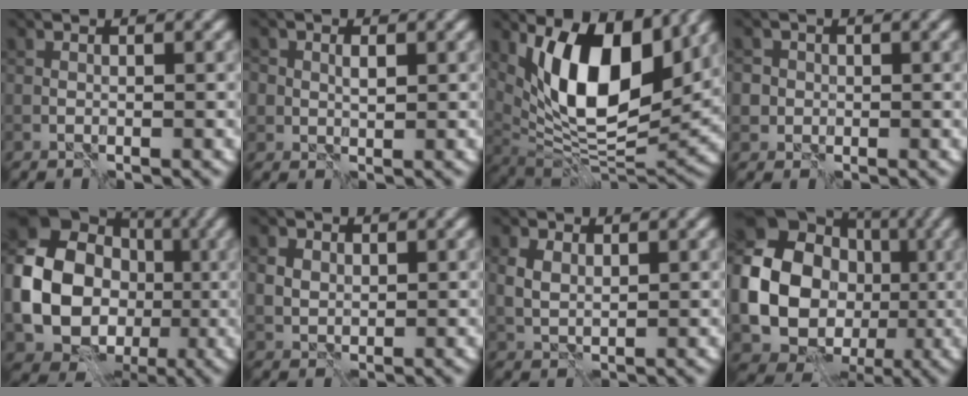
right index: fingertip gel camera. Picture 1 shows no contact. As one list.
[{"total": 2.0, "force": [0.6, 1.6, 1.0], "torque": [-0.016, -0.002, 0.013]}, {"total": 11.9, "force": [4.6, 5.4, 9.6], "torque": [-0.154, -0.010, 0.084]}, {"total": 2.8, "force": [-0.2, 2.8, 0.4], "torque": [0.013, 0.016, -0.023]}, {"total": 13.8, "force": [-0.9, 11.5, 7.4], "torque": [-0.169, -0.004, -0.031]}, {"total": 1.8, "force": [0.8, 1.5, 0.6], "torque": [-0.014, 0.001, 0.013]}, {"total": 2.0, "force": [1.0, 1.3, 1.1], "torque": [-0.032, -0.001, 0.020]}, {"total": 18.8, "force": [-0.7, 17.0, 8.1], "torque": [-0.187, 0.002, -0.034]}]